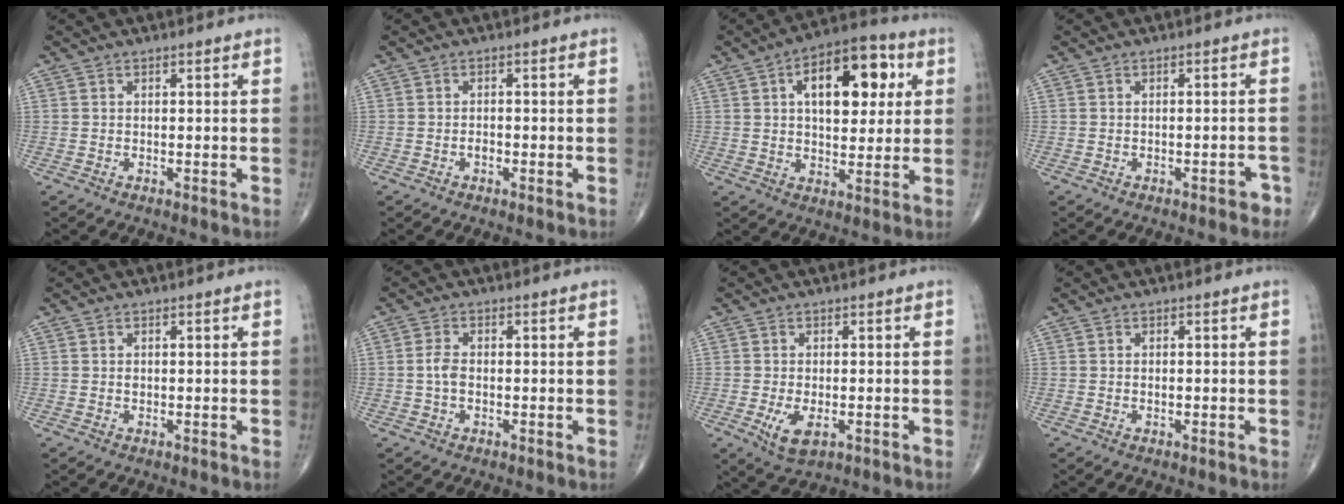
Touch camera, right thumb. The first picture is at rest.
{"total": 1.3, "force": [-0.6, 0.6, 0.9], "torque": [-0.012, 0.002, -0.012]}
{"total": 16.0, "force": [4.7, 8.4, 12.8], "torque": [-0.146, 0.008, 0.064]}
{"total": 2.2, "force": [-1.4, 0.9, 1.5], "torque": [-0.013, 0.012, -0.017]}
{"total": 0.6, "force": [0.1, 0.5, 0.4], "torque": [-0.006, 0.000, 0.002]}
{"total": 2.9, "force": [-0.2, 1.7, 2.4], "torque": [-0.051, 0.006, -0.008]}
{"total": 5.3, "force": [-1.6, 2.5, 4.3], "torque": [-0.078, -0.009, -0.022]}
{"total": 0.9, "force": [-0.2, 0.5, 0.7], "torque": [-0.014, 0.002, -0.003]}